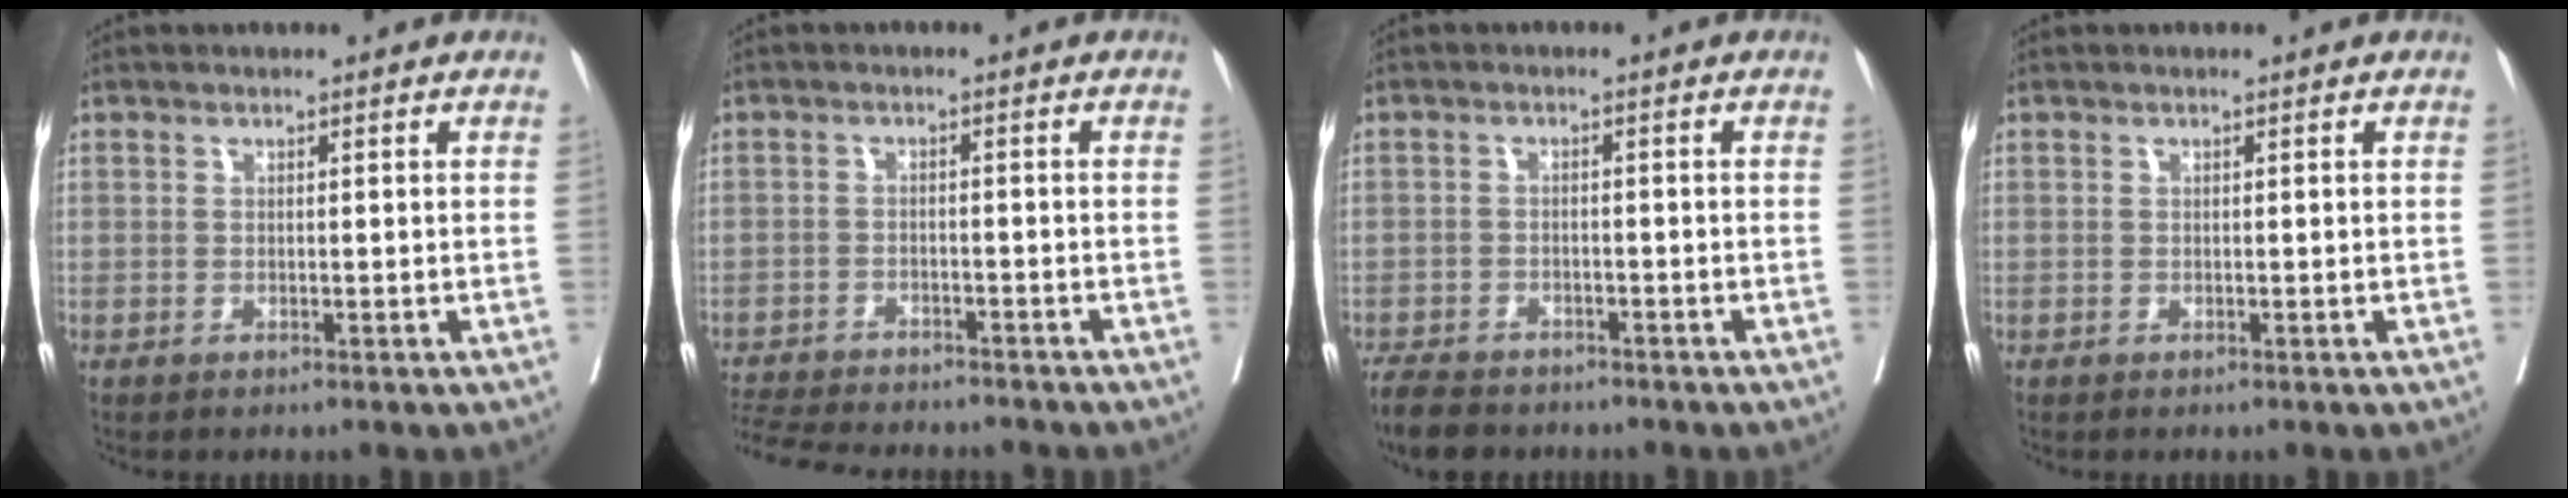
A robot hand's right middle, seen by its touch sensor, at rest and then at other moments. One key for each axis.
{"total": 12.8, "fx": -11.8, "fy": 2.2, "fz": 4.4, "tx": -0.090, "ty": -0.011, "tz": -0.171}
{"total": 6.8, "fx": -5.8, "fy": 2.4, "fz": 2.4, "tx": -0.040, "ty": -0.011, "tz": -0.092}
{"total": 0.0}